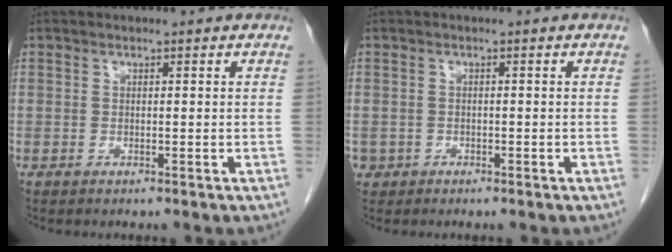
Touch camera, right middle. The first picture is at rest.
{"total": 1.3, "force": [-0.7, 1.1, 0.1], "torque": [-0.005, 0.005, -0.010]}